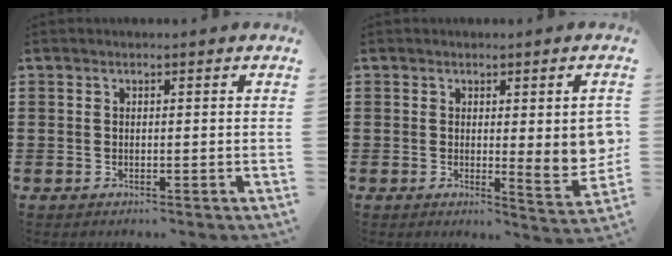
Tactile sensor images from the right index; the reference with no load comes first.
{"total": 5.7, "force": [0.7, 1.2, 5.5], "torque": [-0.075, -0.013, 0.010]}